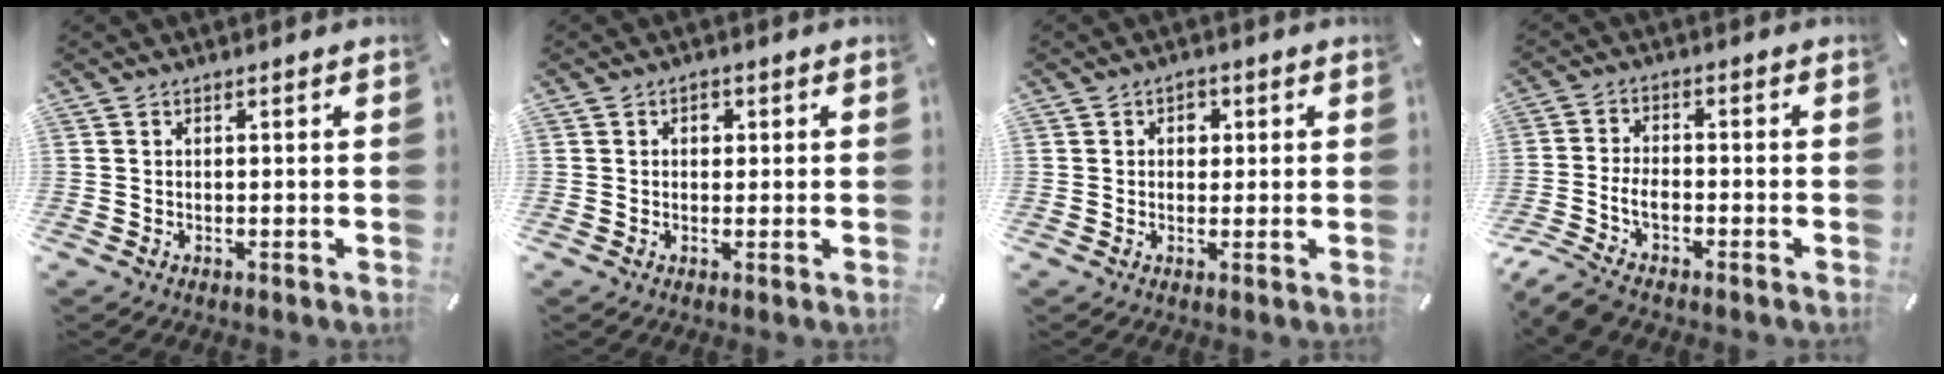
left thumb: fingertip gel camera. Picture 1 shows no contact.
{"total": 1.7, "force": [0.3, 1.5, 0.8], "torque": [0.005, -0.001, -0.002]}
{"total": 2.8, "force": [0.5, 2.3, 1.4], "torque": [-0.008, -0.001, 0.000]}
{"total": 5.8, "force": [-3.5, 2.7, 3.7], "torque": [-0.088, 0.009, -0.070]}